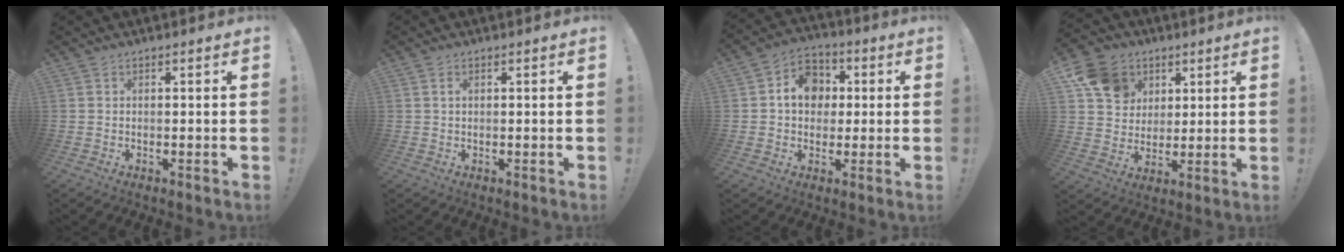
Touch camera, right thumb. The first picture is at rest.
{"total": 0.9, "force": [0.3, 0.5, 0.7], "torque": [-0.011, 0.001, 0.003]}
{"total": 11.2, "force": [2.0, 9.4, 5.7], "torque": [-0.075, 0.008, 0.042]}
{"total": 13.2, "force": [5.9, 10.7, 5.0], "torque": [-0.066, -0.026, 0.120]}